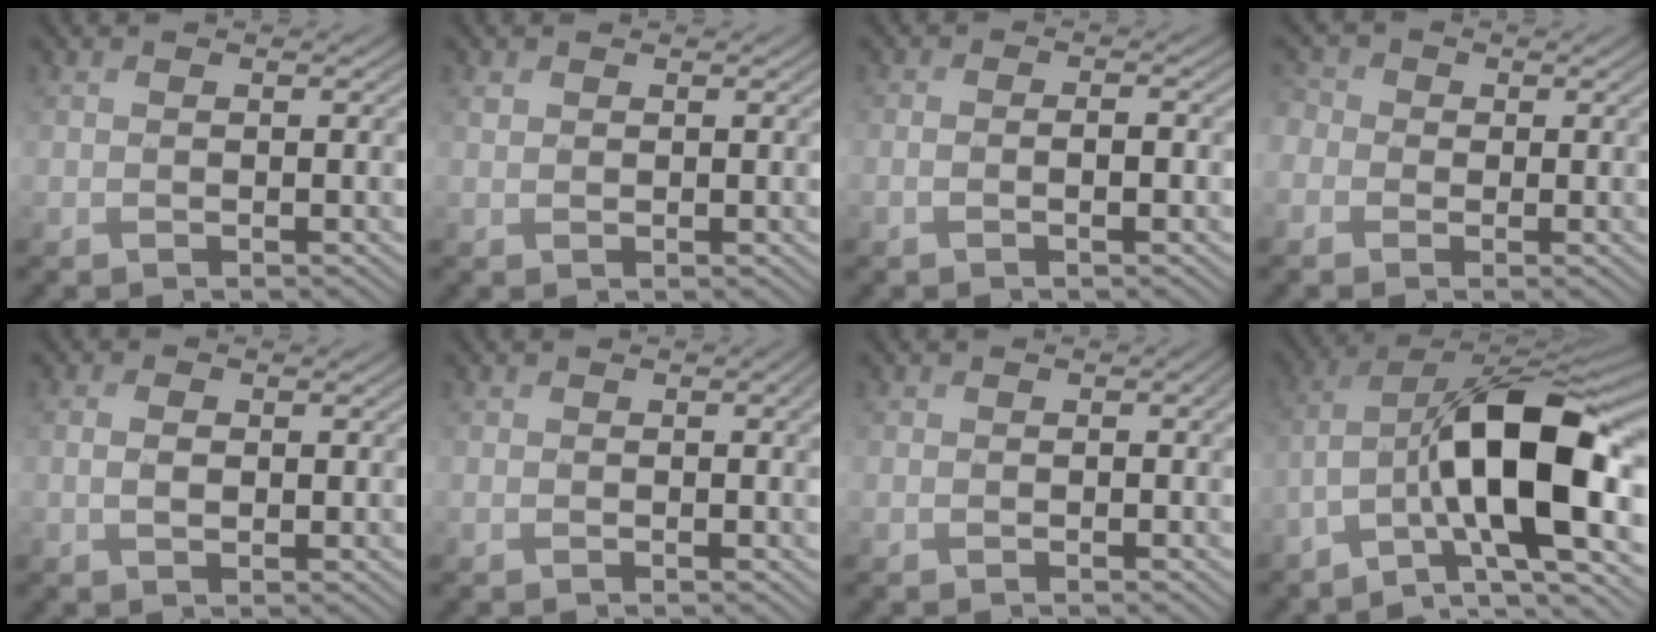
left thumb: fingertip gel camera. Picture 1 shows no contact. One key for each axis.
{"total": 0.8, "fx": 0.5, "fy": 0.5, "fz": 0.3, "tx": -0.008, "ty": 0.000, "tz": 0.012}
{"total": 2.1, "fx": -0.7, "fy": 1.0, "fz": 1.7, "tx": -0.022, "ty": 0.006, "tz": -0.016}
{"total": 3.8, "fx": -0.6, "fy": 3.6, "fz": 1.2, "tx": -0.047, "ty": 0.004, "tz": -0.025}
{"total": 2.2, "fx": 0.1, "fy": 1.4, "fz": 1.7, "tx": -0.033, "ty": -0.002, "tz": 0.002}
{"total": 2.0, "fx": -0.1, "fy": 1.0, "fz": 1.7, "tx": -0.024, "ty": -0.004, "tz": -0.002}
{"total": 1.4, "fx": -0.3, "fy": 1.0, "fz": 0.9, "tx": -0.013, "ty": -0.007, "tz": -0.004}
{"total": 15.7, "fx": -4.0, "fy": 5.6, "fz": 14.1, "tx": -0.232, "ty": 0.013, "tz": -0.077}